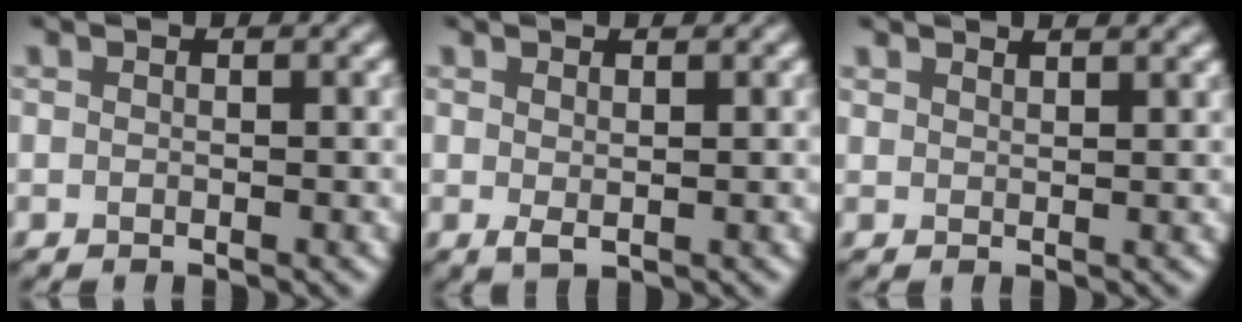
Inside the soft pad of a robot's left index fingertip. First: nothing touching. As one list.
[{"total": 0.9, "force": [0.4, 0.2, 0.7], "torque": [-0.017, -0.005, 0.011]}, {"total": 1.9, "force": [1.9, 0.2, 0.4], "torque": [-0.004, 0.005, 0.030]}]